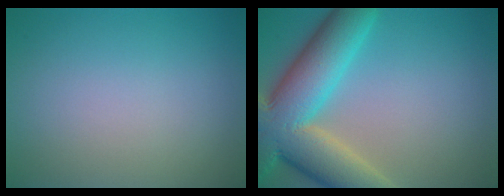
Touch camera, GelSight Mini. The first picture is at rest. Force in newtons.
{"total": 11.9, "press": 11.9, "slide": 0.9}